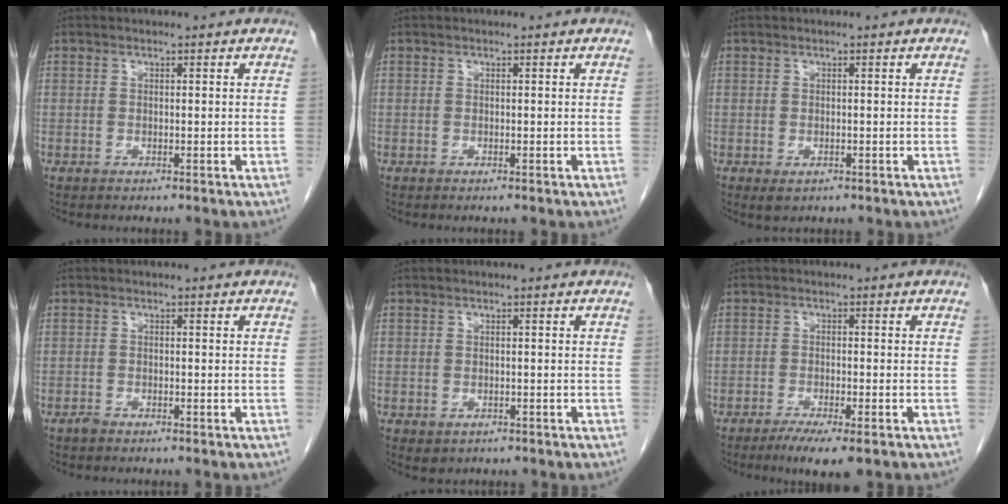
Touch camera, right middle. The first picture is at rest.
{"total": 0.0}
{"total": 1.5, "force": [-0.7, 0.9, 1.0], "torque": [-0.014, -0.002, -0.002]}
{"total": 0.7, "force": [-0.6, 0.2, 0.1], "torque": [-0.004, 0.000, -0.013]}
{"total": 1.5, "force": [-0.7, 1.2, 0.5], "torque": [-0.008, 0.000, 0.000]}
{"total": 5.2, "force": [-3.4, 0.7, 3.9], "torque": [-0.063, -0.013, -0.052]}